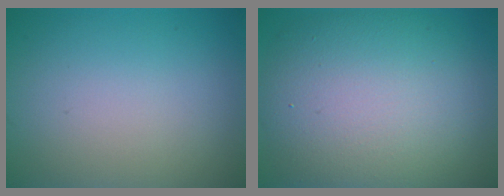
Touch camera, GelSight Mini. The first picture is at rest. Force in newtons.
{"total": 11.9, "press": 11.9, "slide": 0.7}